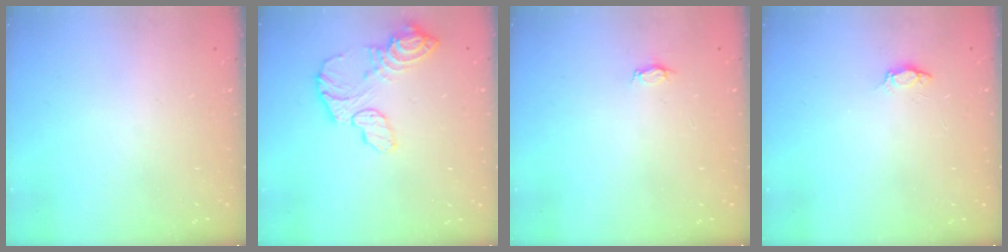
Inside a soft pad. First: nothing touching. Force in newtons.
{"total": 12.9, "press": 12.9, "slide": 1.1}
{"total": 2.8, "press": 2.8, "slide": 0.3}
{"total": 3.4, "press": 3.3, "slide": 0.5}